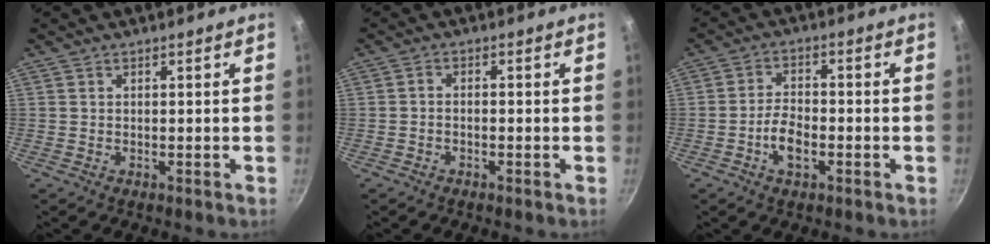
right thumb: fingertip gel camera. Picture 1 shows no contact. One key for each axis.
{"total": 1.5, "fx": -0.9, "fy": 0.8, "fz": 1.0, "tx": -0.017, "ty": 0.012, "tz": -0.020}
{"total": 5.7, "fx": -2.2, "fy": 2.9, "fz": 4.4, "tx": -0.079, "ty": 0.022, "tz": -0.045}